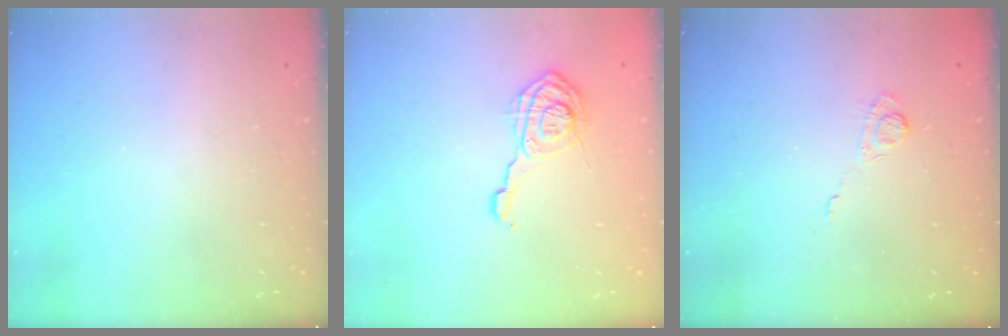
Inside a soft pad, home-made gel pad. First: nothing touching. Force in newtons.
{"total": 9.2, "press": 9.1, "slide": 0.6}
{"total": 2.8, "press": 2.4, "slide": 1.4}